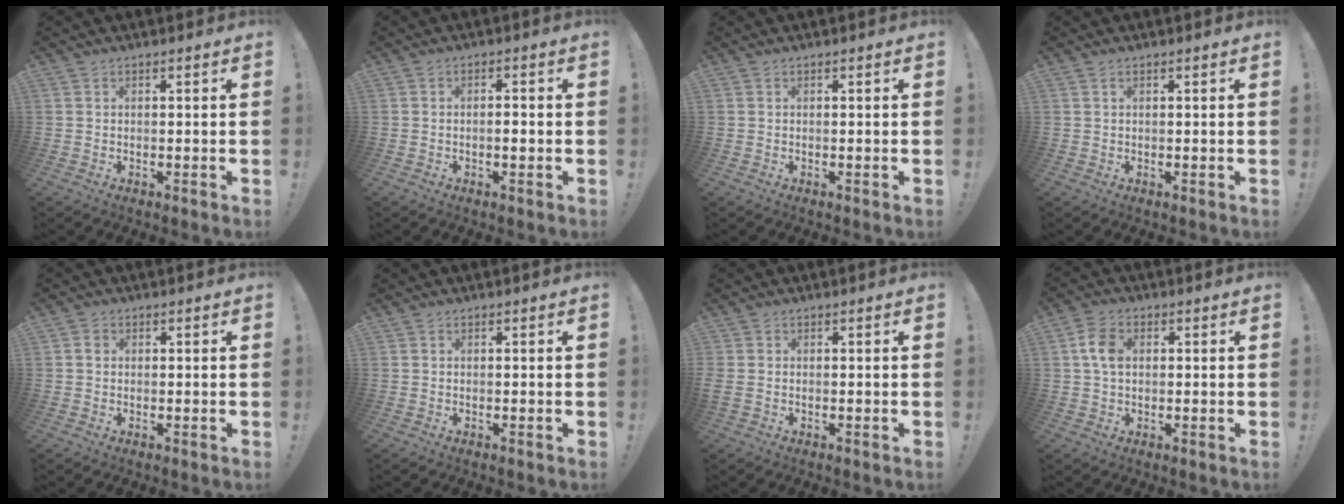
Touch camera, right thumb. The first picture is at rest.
{"total": 2.1, "force": [-0.8, 0.4, 1.9], "torque": [-0.023, -0.001, -0.016]}
{"total": 0.0}
{"total": 0.5, "force": [0.3, 0.3, 0.3], "torque": [-0.007, 0.001, 0.006]}
{"total": 1.5, "force": [0.1, 1.3, 0.7], "torque": [-0.006, 0.001, 0.001]}
{"total": 0.0}
{"total": 1.2, "force": [-0.1, 0.9, 0.8], "torque": [-0.017, 0.003, 0.000]}
{"total": 7.0, "force": [1.0, 4.9, 4.9], "torque": [-0.089, 0.010, 0.022]}